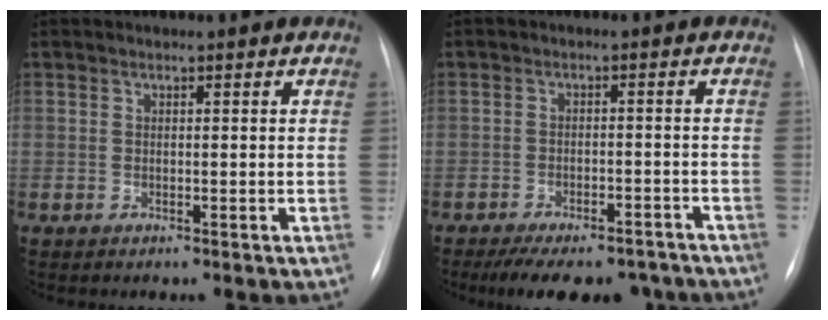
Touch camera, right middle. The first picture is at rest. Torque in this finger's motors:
{"motor_torque": [1.13, -1.00, 0.18, 0.08]}